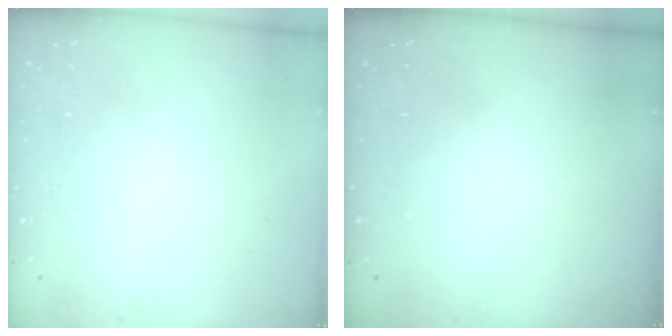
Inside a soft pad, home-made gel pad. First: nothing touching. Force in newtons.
{"total": 0.0}